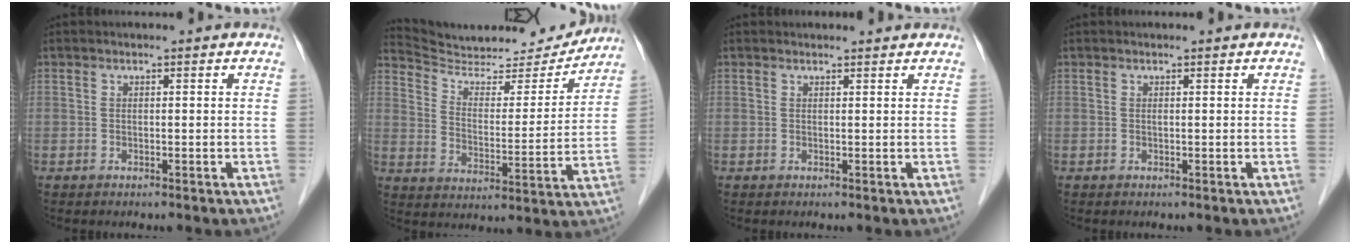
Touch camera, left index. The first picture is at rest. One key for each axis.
{"total": 15.7, "fx": 15.1, "fy": 2.4, "fz": 3.2, "tx": -0.054, "ty": -0.021, "tz": 0.226}
{"total": 0.6, "fx": 0.5, "fy": 0.1, "fz": -0.1, "tx": -0.005, "ty": 0.001, "tz": 0.001}
{"total": 0.9, "fx": -0.9, "fy": -0.1, "fz": 0.0, "tx": -0.002, "ty": -0.005, "tz": -0.017}